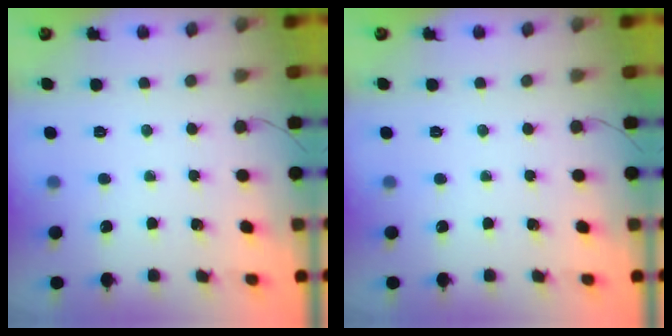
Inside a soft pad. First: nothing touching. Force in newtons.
{"total": 0.0}